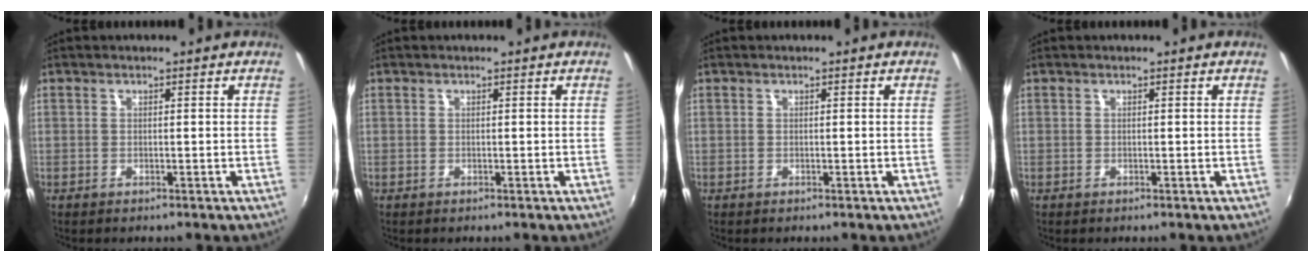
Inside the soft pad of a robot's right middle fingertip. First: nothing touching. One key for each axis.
{"total": 0.0}
{"total": 0.0}
{"total": 0.0}